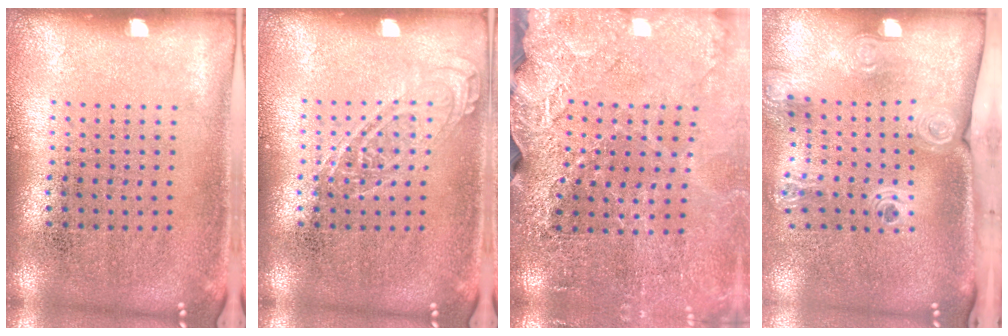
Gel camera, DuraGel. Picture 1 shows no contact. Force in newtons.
{"total": 1.8, "press": 1.8, "slide": 0.2}
{"total": 3.1, "press": 3.0, "slide": 0.4}
{"total": 2.3, "press": 1.6, "slide": 1.5}